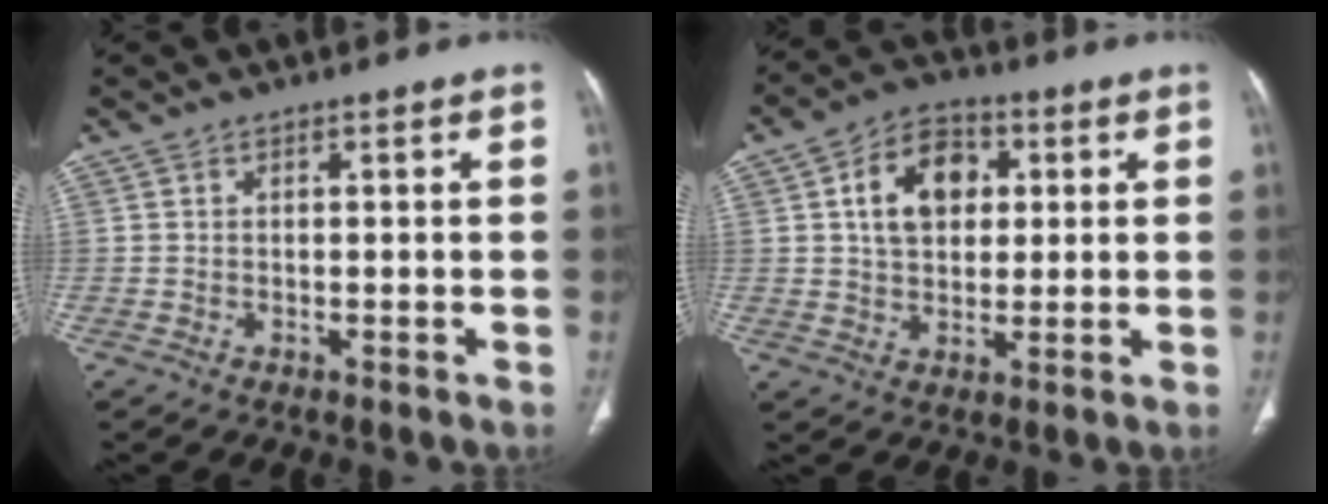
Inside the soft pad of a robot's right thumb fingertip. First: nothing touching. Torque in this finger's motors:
{"motor_torque": [1.10, 1.11, 0.37, -0.34, 0.07]}